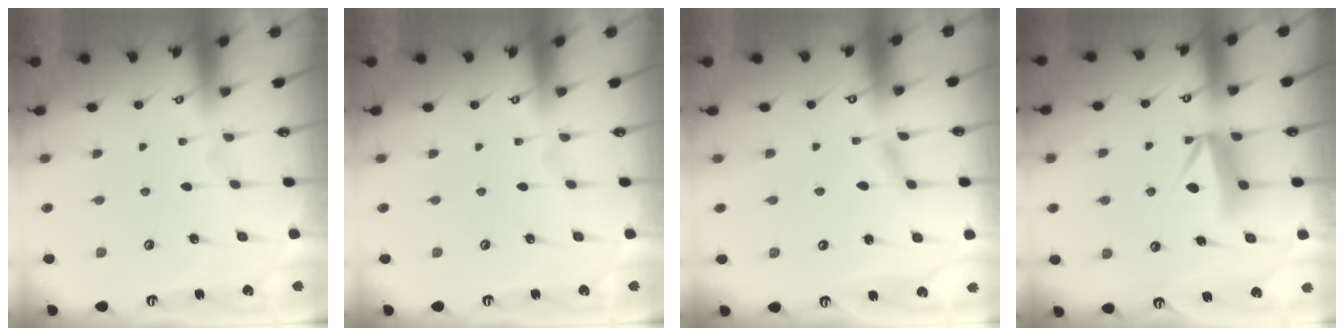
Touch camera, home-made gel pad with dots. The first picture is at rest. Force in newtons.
{"total": 0.0}
{"total": 1.6, "press": 1.6, "slide": 0.1}
{"total": 10.2, "press": 10.1, "slide": 0.7}